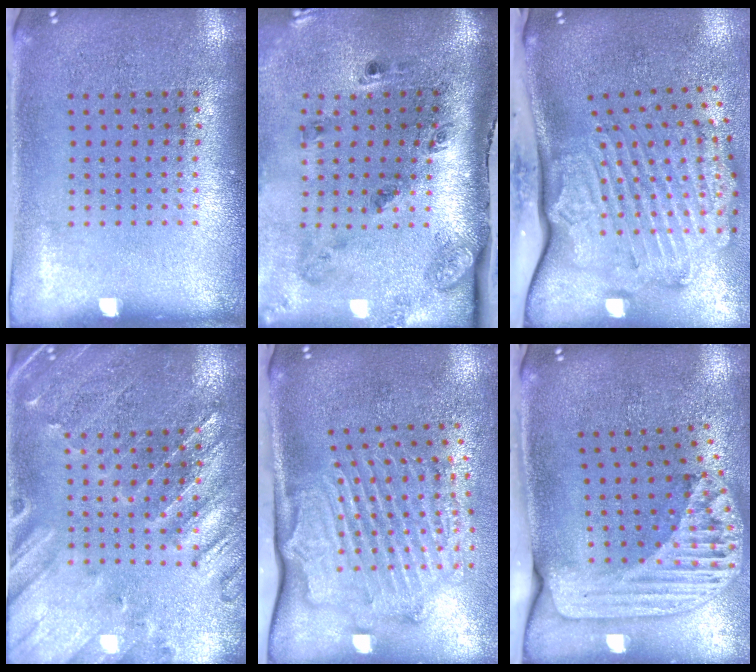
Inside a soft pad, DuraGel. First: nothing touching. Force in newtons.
{"total": 2.8, "press": 1.7, "slide": 2.2}
{"total": 3.6, "press": 2.5, "slide": 2.6}
{"total": 0.6, "press": 0.4, "slide": 0.4}
{"total": 2.3, "press": 2.1, "slide": 0.7}
{"total": 2.4, "press": 1.7, "slide": 1.7}